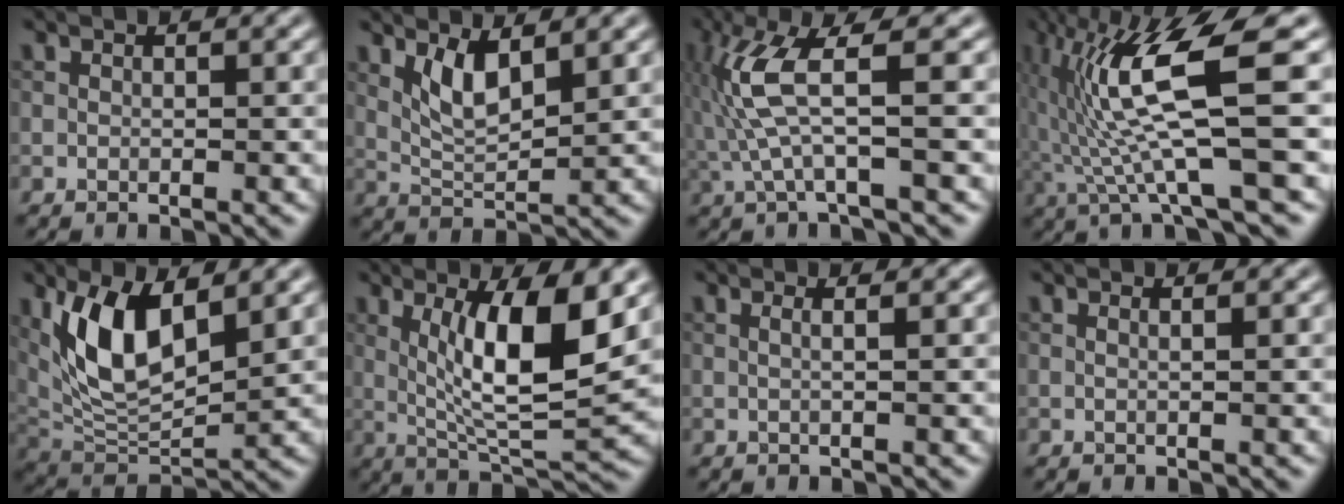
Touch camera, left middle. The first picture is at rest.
{"total": 3.3, "force": [1.9, 0.9, 2.6], "torque": [-0.059, -0.010, 0.040]}
{"total": 5.3, "force": [-0.1, 0.6, 5.3], "torque": [-0.132, 0.013, 0.001]}
{"total": 9.2, "force": [0.5, 1.2, 9.1], "torque": [-0.178, 0.006, 0.014]}
{"total": 7.7, "force": [2.7, 3.5, 6.3], "torque": [-0.131, -0.008, 0.053]}
{"total": 8.7, "force": [1.9, 2.0, 8.2], "torque": [-0.138, -0.013, 0.041]}
{"total": 1.6, "force": [0.6, 0.7, 1.3], "torque": [-0.008, -0.006, -0.011]}
{"total": 0.8, "force": [0.4, 0.3, 0.7], "torque": [-0.009, -0.004, -0.006]}